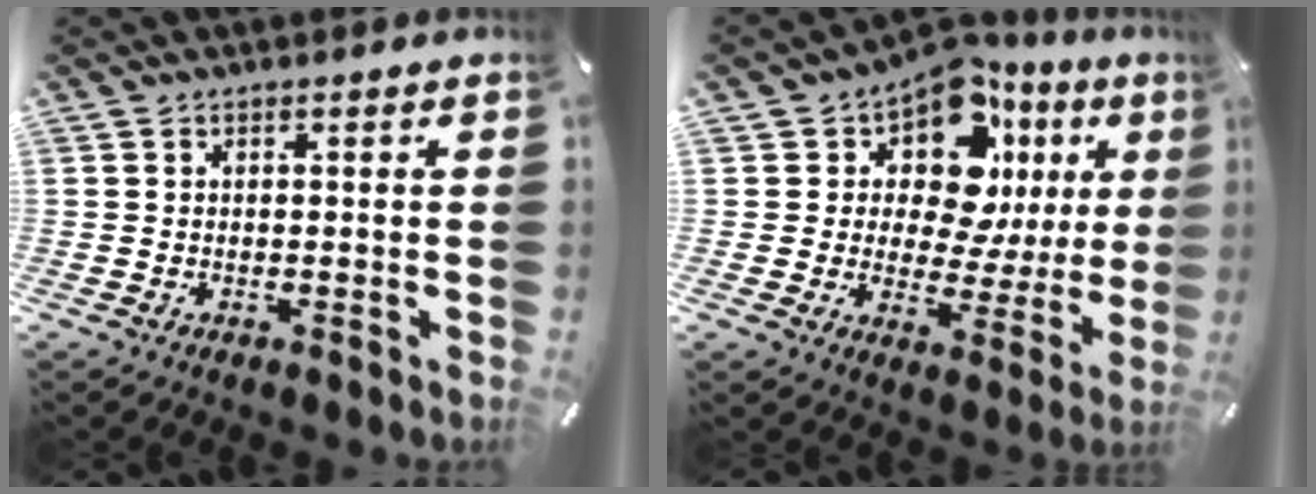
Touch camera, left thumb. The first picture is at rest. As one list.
[{"total": 13.5, "force": [8.0, 8.0, 7.2], "torque": [-0.108, -0.078, 0.140]}]